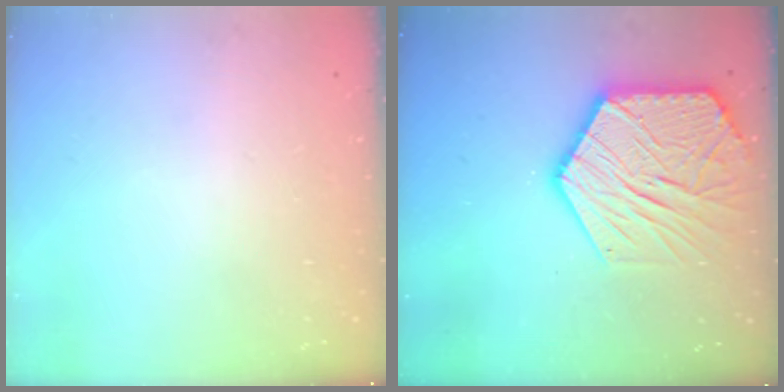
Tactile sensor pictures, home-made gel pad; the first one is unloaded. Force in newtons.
{"total": 20.1, "press": 20.1, "slide": 1.8}